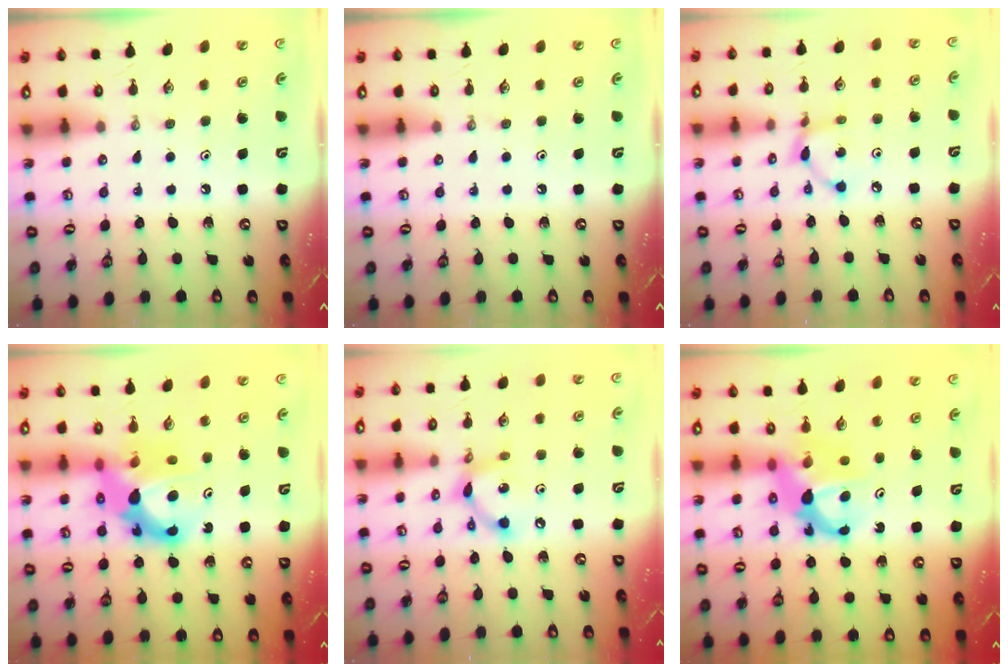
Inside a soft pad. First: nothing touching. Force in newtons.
{"total": 0.0}
{"total": 6.7, "press": 6.7, "slide": 0.2}
{"total": 10.9, "press": 10.8, "slide": 0.9}
{"total": 9.8, "press": 9.8, "slide": 0.7}
{"total": 7.1, "press": 7.1, "slide": 0.5}